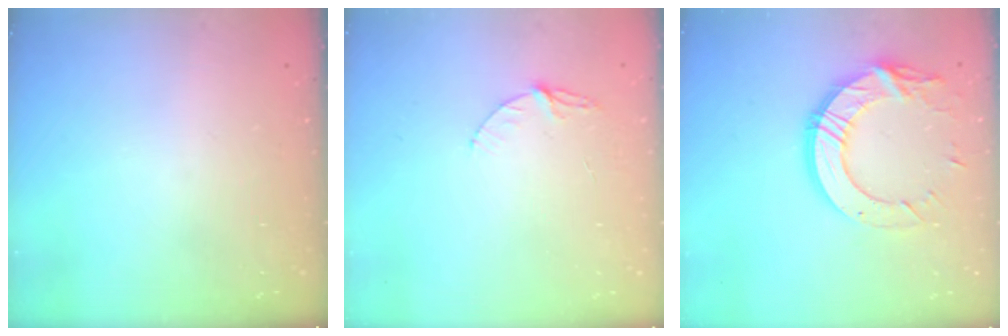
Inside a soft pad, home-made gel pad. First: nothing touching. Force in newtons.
{"total": 5.3, "press": 5.3, "slide": 0.5}
{"total": 16.0, "press": 16.0, "slide": 1.0}